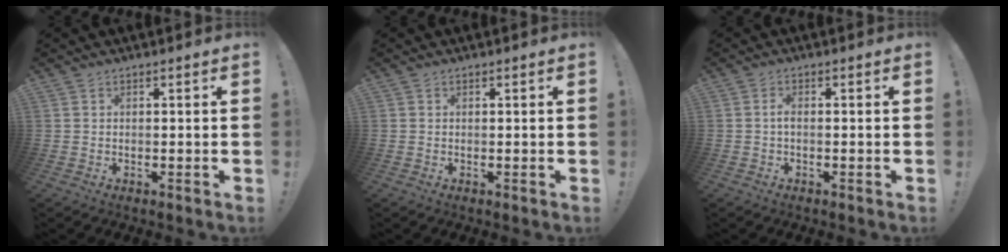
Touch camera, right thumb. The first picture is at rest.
{"total": 0.0}
{"total": 1.8, "force": [-0.5, 0.6, 1.7], "torque": [-0.037, 0.008, -0.008]}